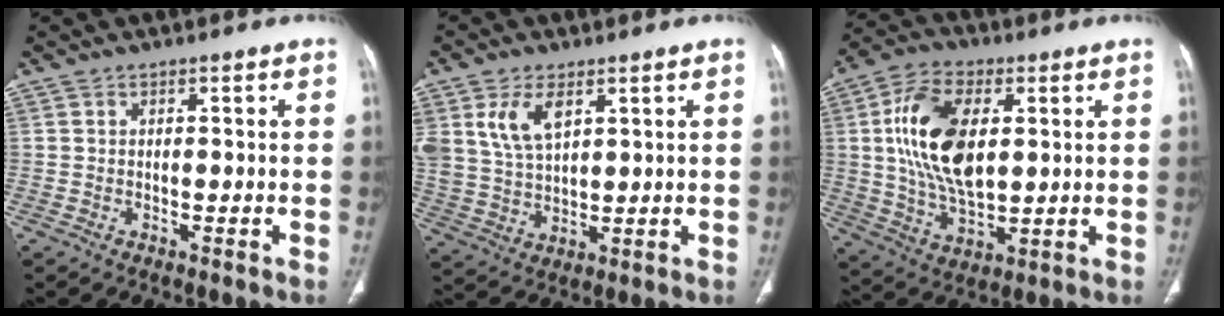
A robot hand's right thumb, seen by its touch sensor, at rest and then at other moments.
{"total": 9.0, "force": [4.1, 5.1, 6.2], "torque": [-0.117, -0.012, 0.090]}
{"total": 17.0, "force": [3.1, 9.3, 13.9], "torque": [-0.255, -0.004, 0.060]}